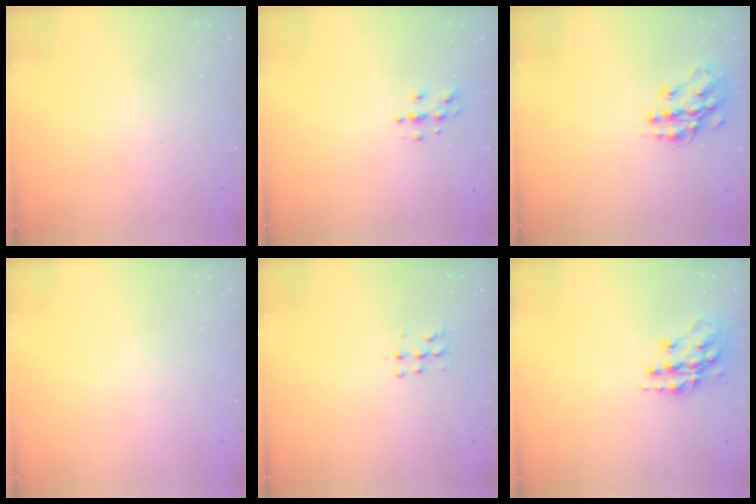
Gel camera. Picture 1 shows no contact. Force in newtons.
{"total": 4.6, "press": 4.6, "slide": 0.2}
{"total": 14.4, "press": 14.4, "slide": 0.7}
{"total": 0.0}
{"total": 5.4, "press": 5.3, "slide": 0.7}
{"total": 15.4, "press": 15.4, "slide": 1.0}